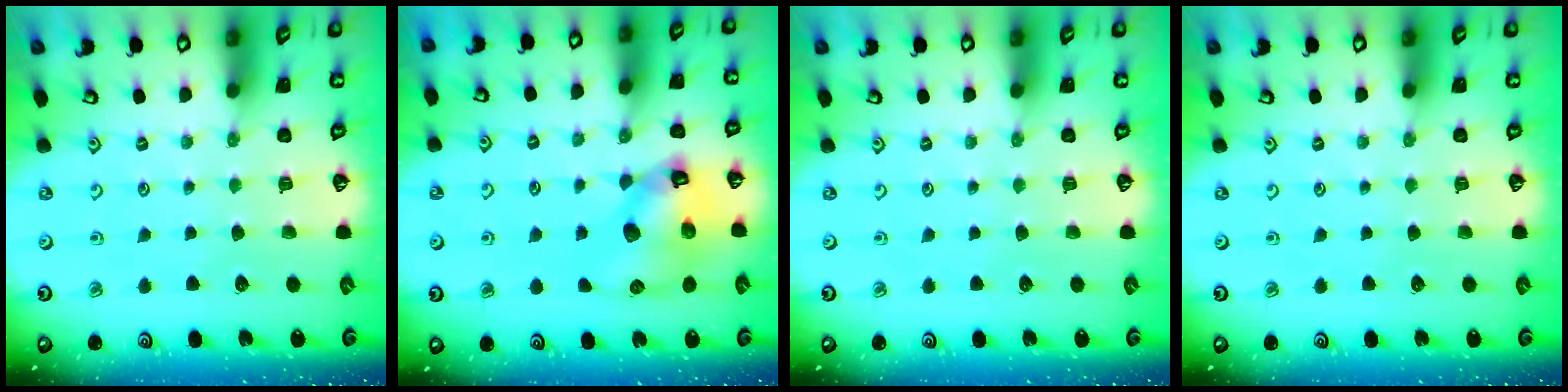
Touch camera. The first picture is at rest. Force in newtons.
{"total": 12.1, "press": 12.0, "slide": 1.0}
{"total": 0.0}
{"total": 0.0}